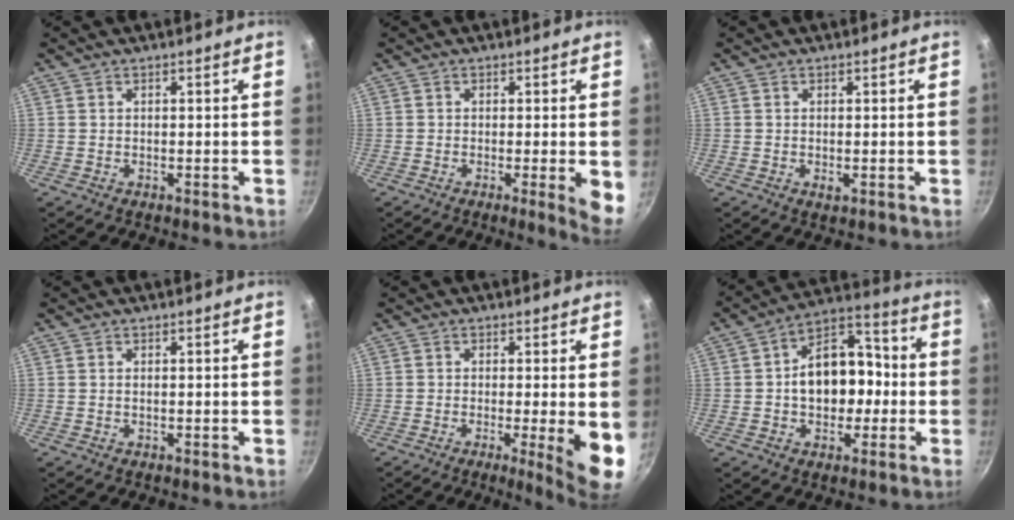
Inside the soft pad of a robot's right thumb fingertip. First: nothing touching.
{"total": 5.2, "force": [-0.7, 0.8, 5.1], "torque": [-0.060, -0.009, -0.011]}
{"total": 1.0, "force": [-0.1, 0.4, 0.9], "torque": [-0.019, -0.002, -0.003]}
{"total": 0.0}
{"total": 7.9, "force": [-1.1, 1.0, 7.7], "torque": [-0.104, -0.017, -0.014]}
{"total": 14.7, "force": [-0.5, 10.4, 10.4], "torque": [-0.110, 0.040, -0.019]}